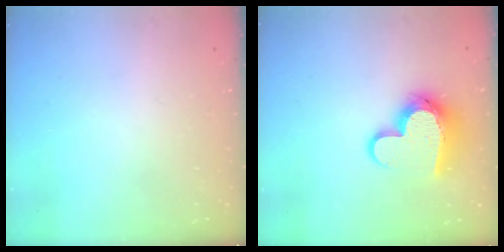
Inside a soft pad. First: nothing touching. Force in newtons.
{"total": 13.2, "press": 13.2, "slide": 0.9}